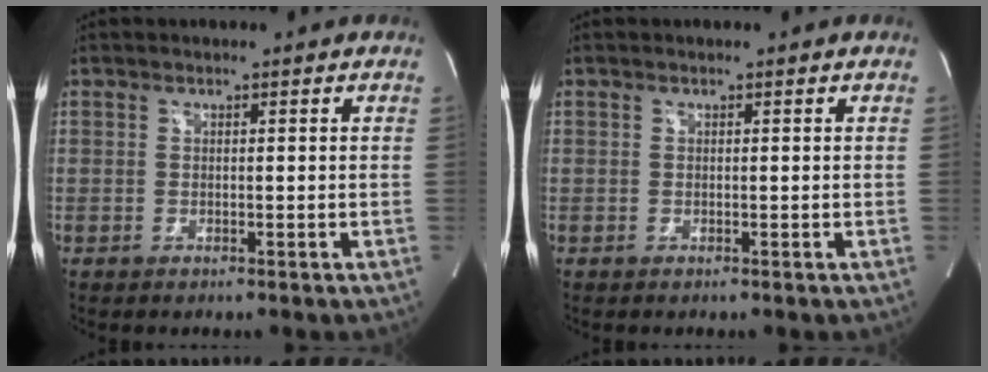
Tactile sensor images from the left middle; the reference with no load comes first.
{"total": 0.0}